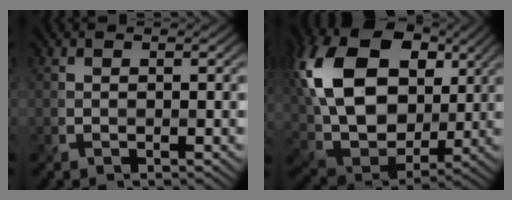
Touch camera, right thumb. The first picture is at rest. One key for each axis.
{"total": 17.4, "fx": 4.2, "fy": 12.1, "fz": 11.8, "tx": -0.275, "ty": 0.019, "tz": 0.079}